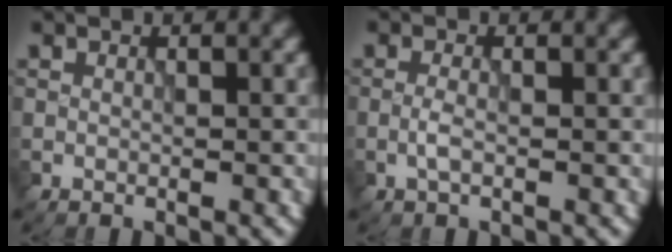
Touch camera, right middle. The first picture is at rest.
{"total": 1.2, "force": [-0.4, 0.4, 1.0], "torque": [-0.024, 0.002, -0.012]}